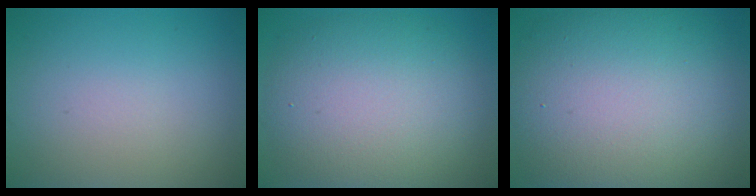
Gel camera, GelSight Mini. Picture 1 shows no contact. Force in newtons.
{"total": 10.1, "press": 10.1, "slide": 0.9}
{"total": 14.8, "press": 14.8, "slide": 0.7}